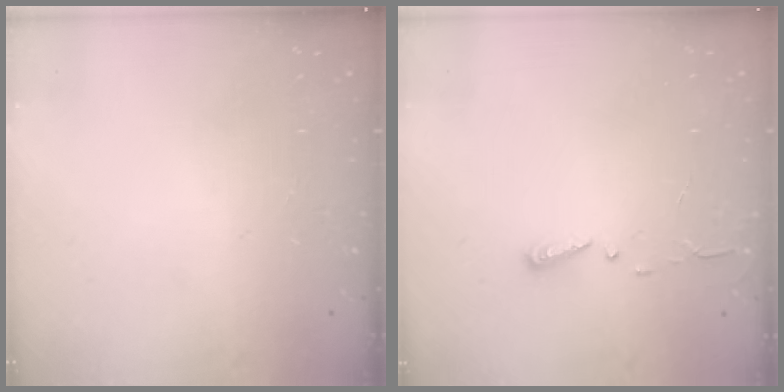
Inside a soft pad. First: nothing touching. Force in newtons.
{"total": 3.0, "press": 2.9, "slide": 0.3}